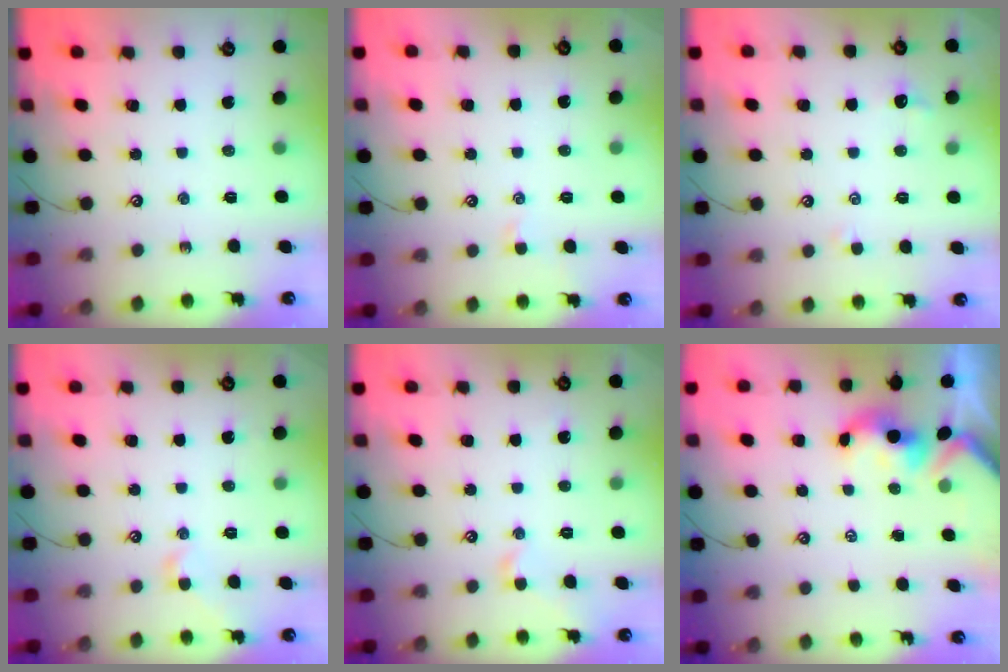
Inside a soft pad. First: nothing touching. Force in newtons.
{"total": 1.1, "press": 1.1, "slide": 0.4}
{"total": 0.6, "press": 0.2, "slide": 0.6}
{"total": 2.9, "press": 2.9, "slide": 0.7}
{"total": 0.6, "press": 0.4, "slide": 0.5}
{"total": 0.5, "press": 0.4, "slide": 0.4}